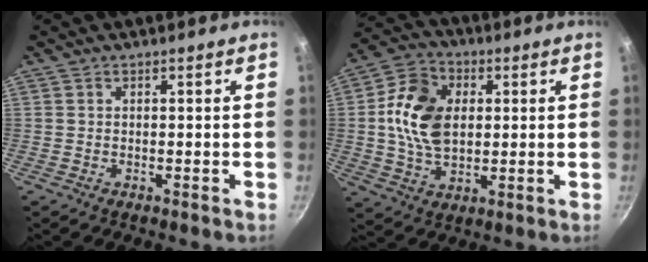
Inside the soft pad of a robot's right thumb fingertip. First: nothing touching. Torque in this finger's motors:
{"motor_torque": [0.14, 0.14, 0.94, -0.04, 0.15]}